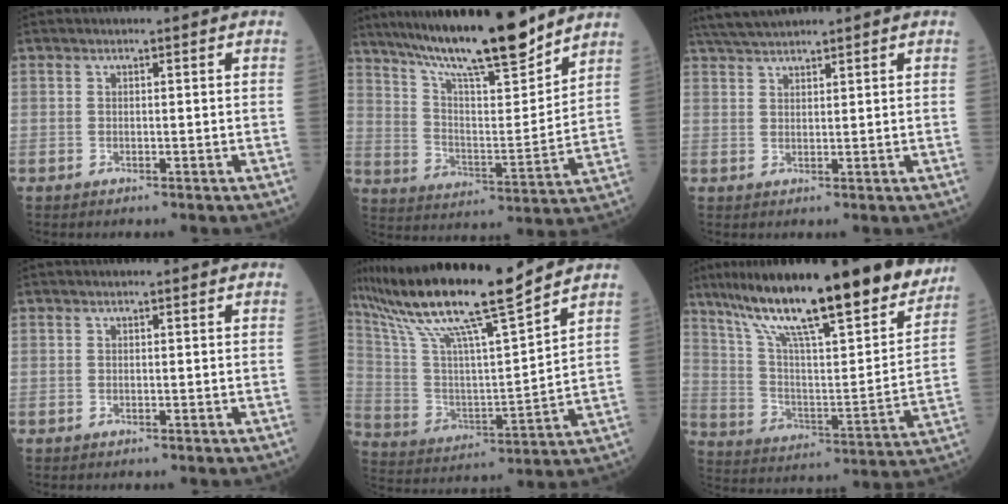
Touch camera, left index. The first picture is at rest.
{"total": 19.3, "force": [16.0, 1.7, 10.6], "torque": [-0.177, 0.002, 0.267]}
{"total": 5.5, "force": [5.1, 0.2, 2.2], "torque": [-0.045, 0.030, 0.100]}
{"total": 0.0}
{"total": 19.0, "force": [15.7, -0.2, 10.8], "torque": [-0.208, 0.008, 0.283]}
{"total": 26.2, "force": [20.4, 4.1, 15.9], "torque": [-0.259, -0.001, 0.308]}